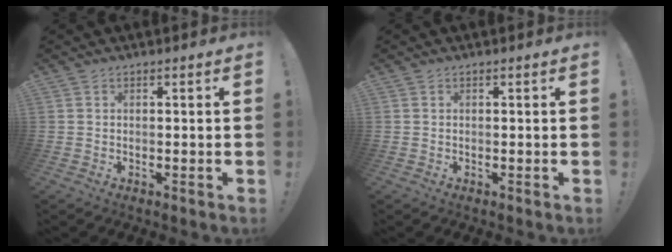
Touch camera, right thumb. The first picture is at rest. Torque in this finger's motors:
{"motor_torque": [0.00, 0.00, 0.00, 0.00, 0.00]}